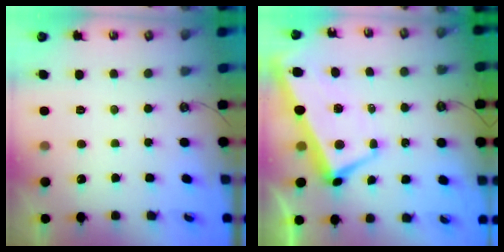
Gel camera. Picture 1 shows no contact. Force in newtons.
{"total": 1.8, "press": 1.2, "slide": 1.3}